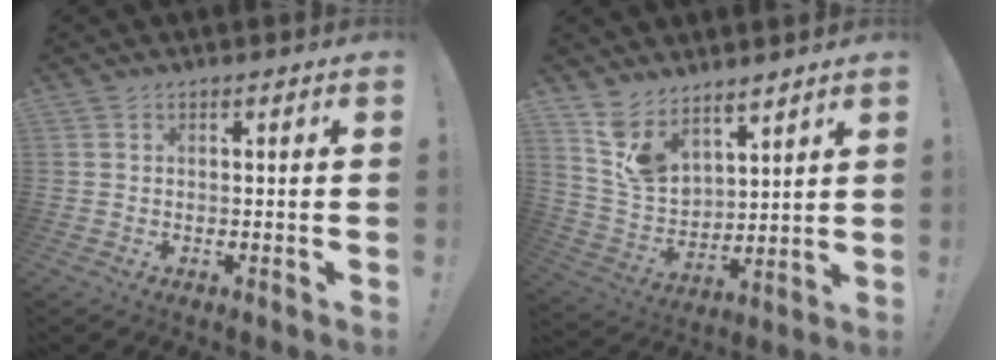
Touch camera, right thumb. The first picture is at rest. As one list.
[{"total": 10.5, "force": [8.9, 5.0, 2.6], "torque": [-0.069, -0.074, 0.174]}]